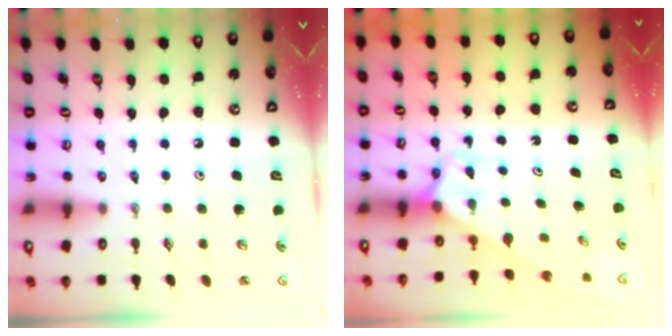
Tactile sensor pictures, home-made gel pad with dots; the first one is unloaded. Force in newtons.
{"total": 2.5, "press": 2.5, "slide": 0.2}